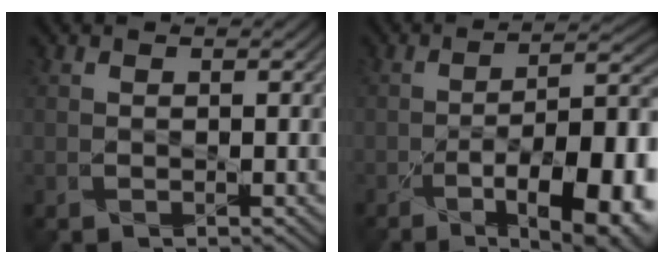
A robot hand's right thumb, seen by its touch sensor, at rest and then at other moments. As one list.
[{"total": 15.6, "force": [-7.9, 4.7, 12.6], "torque": [-0.175, 0.000, -0.118]}]